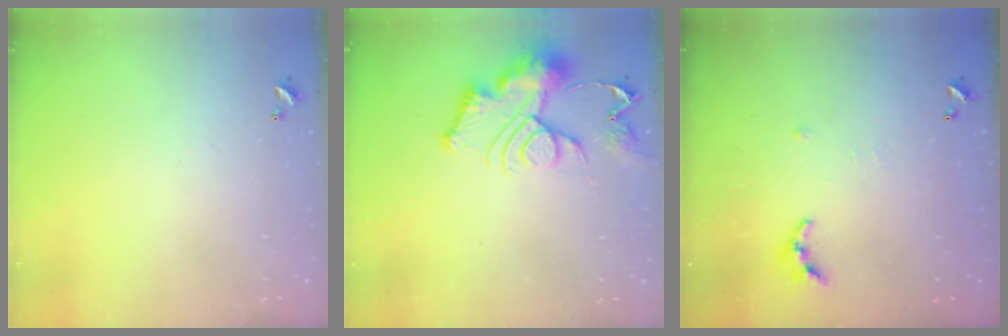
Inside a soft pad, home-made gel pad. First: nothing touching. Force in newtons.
{"total": 13.4, "press": 13.4, "slide": 1.4}
{"total": 6.8, "press": 6.7, "slide": 0.5}